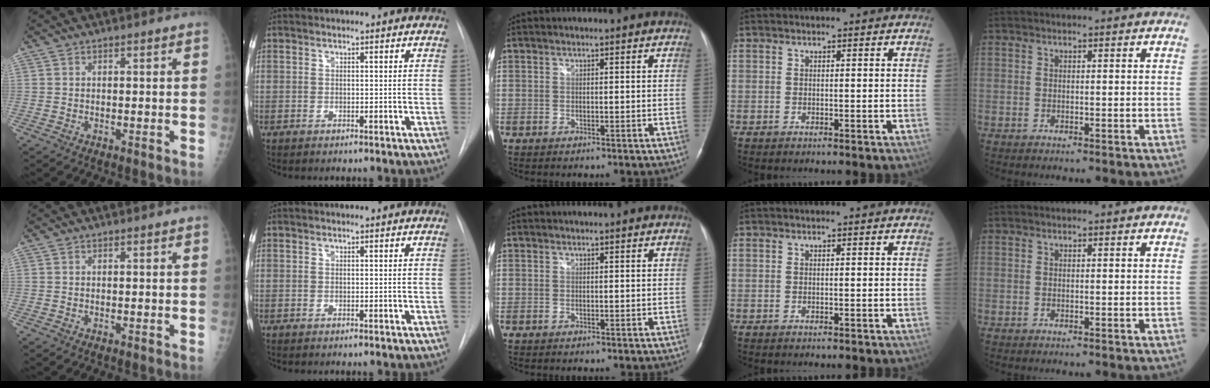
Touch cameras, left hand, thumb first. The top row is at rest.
{}